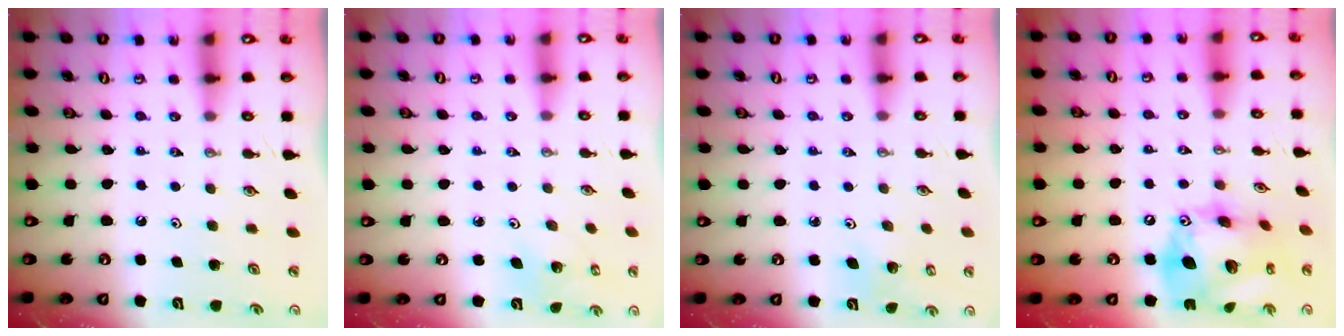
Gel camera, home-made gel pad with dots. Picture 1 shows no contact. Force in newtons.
{"total": 1.8, "press": 1.8, "slide": 0.1}
{"total": 2.7, "press": 2.7, "slide": 0.4}
{"total": 19.9, "press": 19.8, "slide": 2.3}